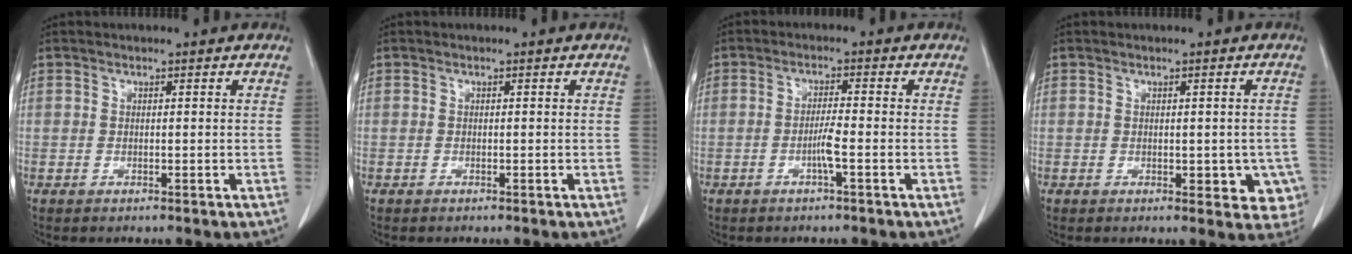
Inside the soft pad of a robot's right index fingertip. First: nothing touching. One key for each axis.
{"total": 0.0}
{"total": 2.9, "fx": -1.1, "fy": -0.2, "fz": 2.7, "tx": -0.050, "ty": -0.002, "tz": -0.023}
{"total": 5.8, "fx": -1.4, "fy": 3.2, "fz": 4.7, "tx": -0.028, "ty": 0.002, "tz": -0.011}